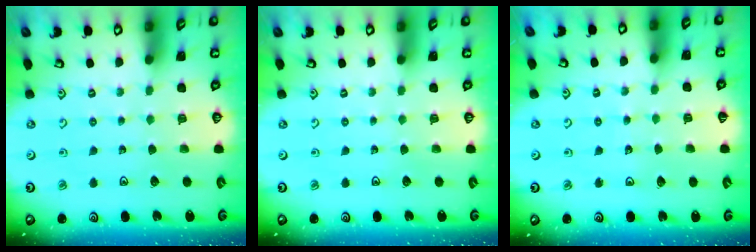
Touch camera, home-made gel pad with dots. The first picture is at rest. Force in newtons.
{"total": 0.0}
{"total": 3.6, "press": 3.6, "slide": 0.5}